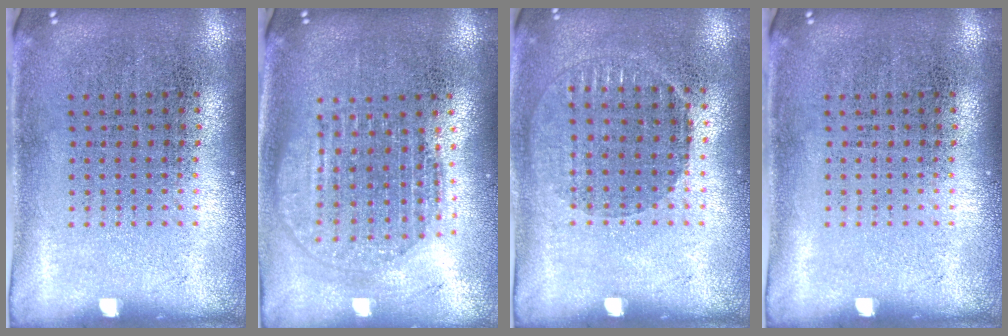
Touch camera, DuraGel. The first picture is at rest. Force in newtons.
{"total": 1.9, "press": 1.5, "slide": 1.0}
{"total": 1.0, "press": 0.9, "slide": 0.4}
{"total": 0.0}